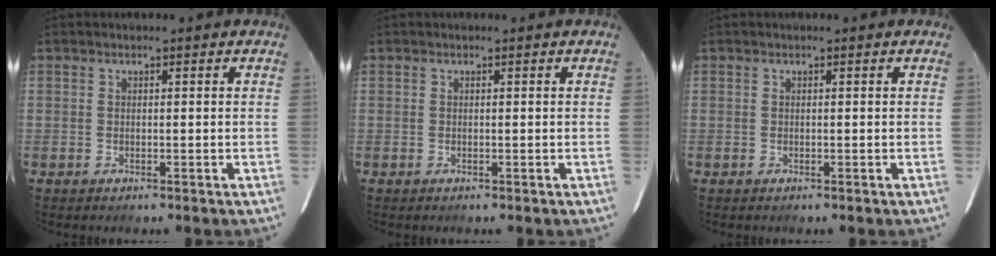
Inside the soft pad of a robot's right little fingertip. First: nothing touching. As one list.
[{"total": 0.0}, {"total": 0.0}]